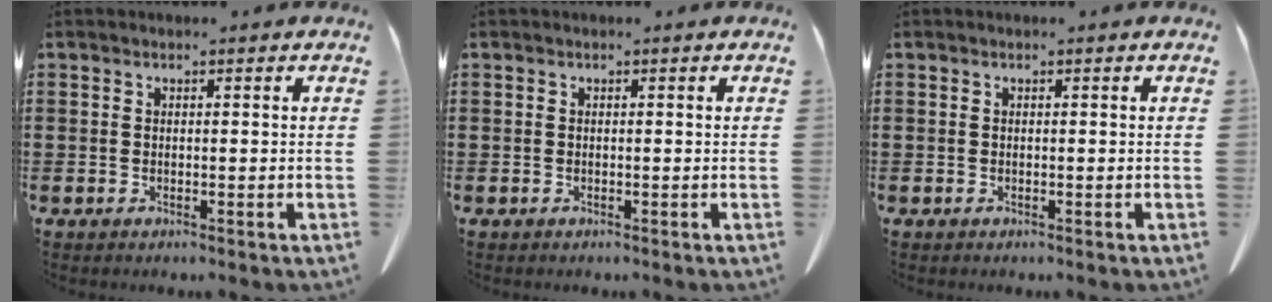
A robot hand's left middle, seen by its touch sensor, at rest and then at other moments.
{"total": 0.0}
{"total": 0.0}